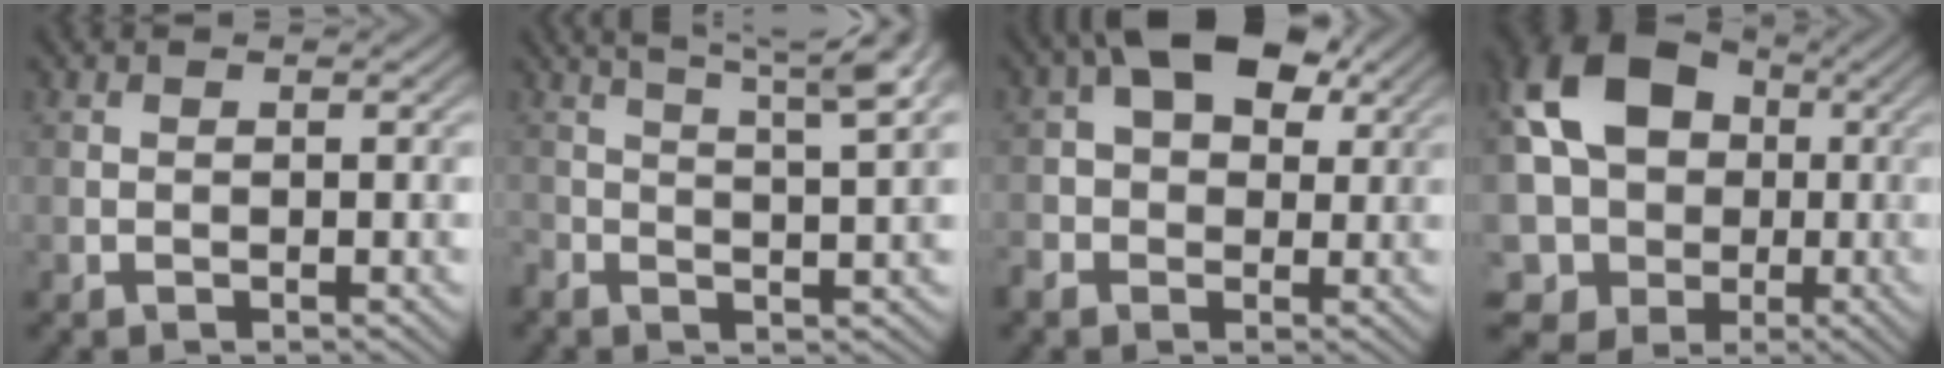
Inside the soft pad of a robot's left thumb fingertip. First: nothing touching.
{"total": 8.4, "force": [4.6, 1.7, 6.8], "torque": [-0.101, 0.030, 0.051]}
{"total": 8.7, "force": [1.8, 6.3, 5.7], "torque": [-0.110, 0.022, 0.016]}
{"total": 16.1, "force": [2.1, 13.1, 9.0], "torque": [-0.218, 0.012, 0.014]}